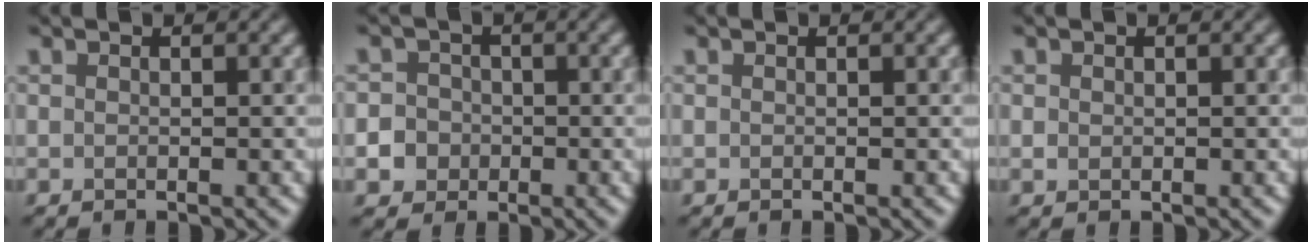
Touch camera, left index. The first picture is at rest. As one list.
[{"total": 5.5, "force": [-1.5, 5.1, 1.2], "torque": [-0.002, 0.008, -0.046]}, {"total": 0.0}, {"total": 0.5, "force": [0.1, 0.5, 0.2], "torque": [0.000, -0.002, 0.003]}]